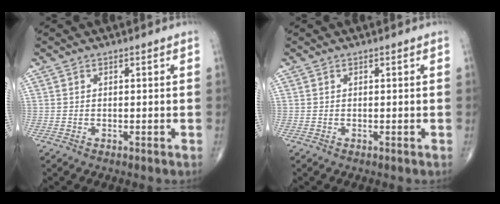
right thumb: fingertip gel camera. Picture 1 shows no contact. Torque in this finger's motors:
{"motor_torque": [0.00, 0.00, -0.01, -0.01, 0.01]}